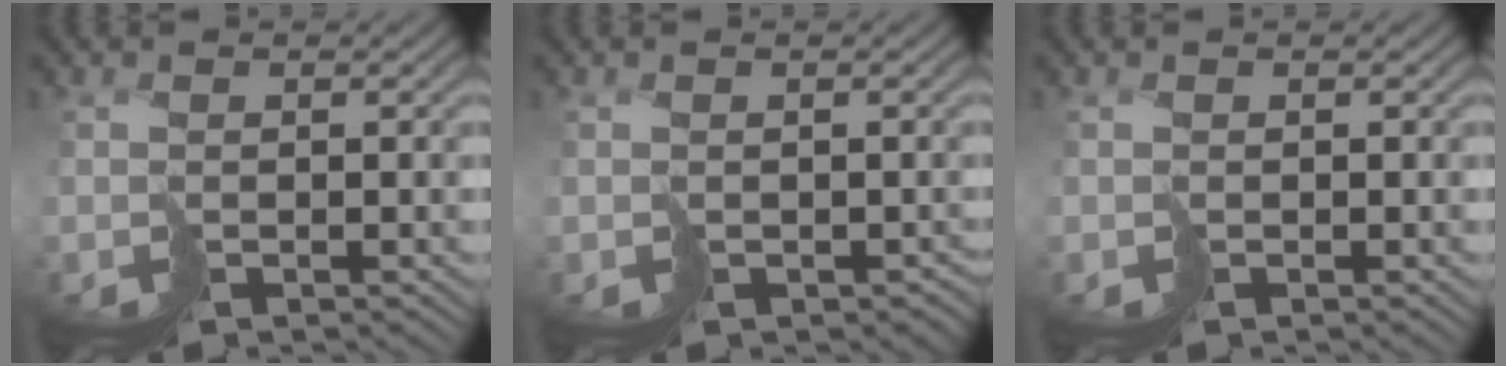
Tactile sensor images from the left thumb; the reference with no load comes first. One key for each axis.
{"total": 1.5, "fx": -0.6, "fy": 1.2, "fz": 0.6, "tx": -0.001, "ty": -0.006, "tz": -0.008}
{"total": 0.0}